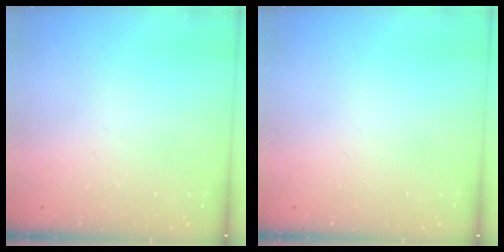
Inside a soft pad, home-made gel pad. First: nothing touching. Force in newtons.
{"total": 0.0}